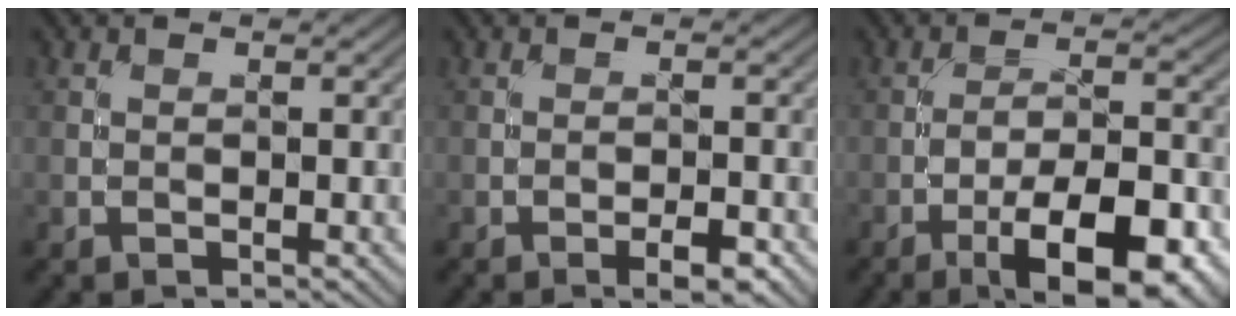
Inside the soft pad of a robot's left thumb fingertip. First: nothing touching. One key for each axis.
{"total": 3.2, "fx": -1.9, "fy": 0.9, "fz": 2.4, "tx": -0.037, "ty": 0.004, "tz": -0.028}
{"total": 11.8, "fx": -6.3, "fy": 3.8, "fz": 9.3, "tx": -0.145, "ty": 0.004, "tz": -0.100}